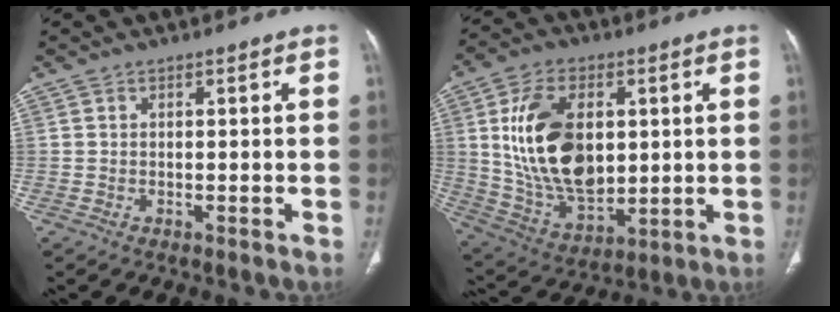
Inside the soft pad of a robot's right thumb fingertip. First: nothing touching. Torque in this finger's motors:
{"motor_torque": [0.67, 3.90, 1.81, 0.27, 0.58]}